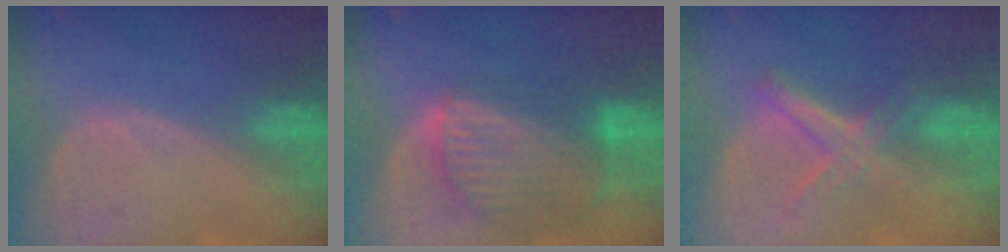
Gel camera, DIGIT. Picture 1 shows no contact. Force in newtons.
{"total": 10.3, "press": 8.7, "slide": 5.6}
{"total": 5.6, "press": 5.3, "slide": 1.7}